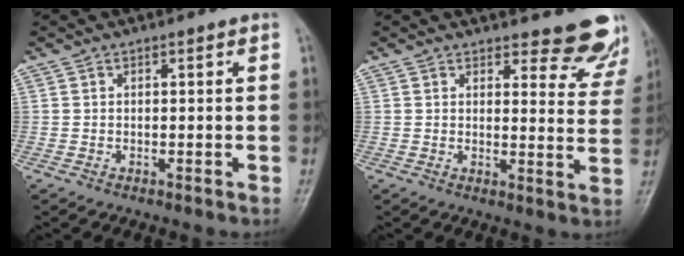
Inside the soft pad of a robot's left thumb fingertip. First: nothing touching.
{"total": 9.1, "force": [8.4, 2.8, 2.3], "torque": [0.011, -0.069, 0.080]}